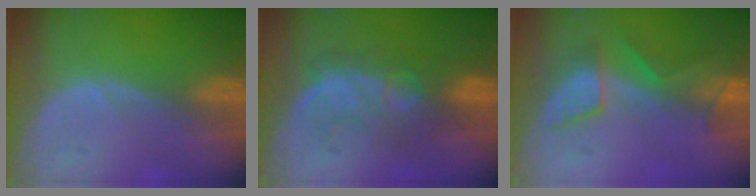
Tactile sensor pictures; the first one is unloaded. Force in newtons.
{"total": 8.6, "press": 8.1, "slide": 2.9}
{"total": 5.9, "press": 5.7, "slide": 1.1}